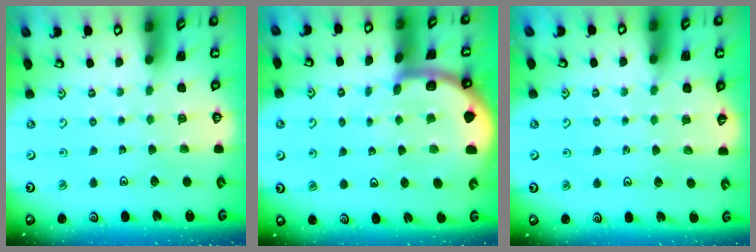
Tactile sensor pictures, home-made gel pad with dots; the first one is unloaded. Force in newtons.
{"total": 6.5, "press": 6.4, "slide": 0.9}
{"total": 4.1, "press": 3.9, "slide": 1.0}